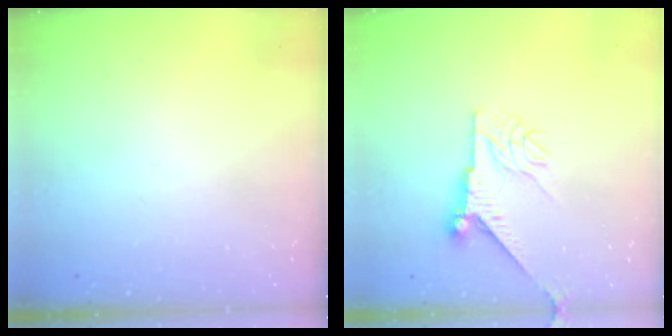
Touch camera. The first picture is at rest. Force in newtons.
{"total": 8.6, "press": 8.6, "slide": 0.5}